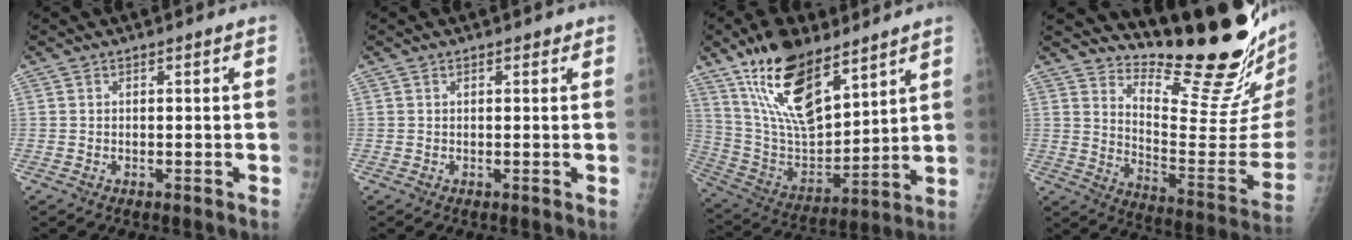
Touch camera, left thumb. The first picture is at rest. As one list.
[{"total": 1.0, "force": [0.7, 0.6, 0.4], "torque": [0.002, -0.003, 0.006]}, {"total": 19.6, "force": [12.5, 8.2, 12.7], "torque": [-0.197, -0.064, 0.242]}, {"total": 20.7, "force": [17.5, 2.2, 10.9], "torque": [-0.136, -0.167, 0.256]}]